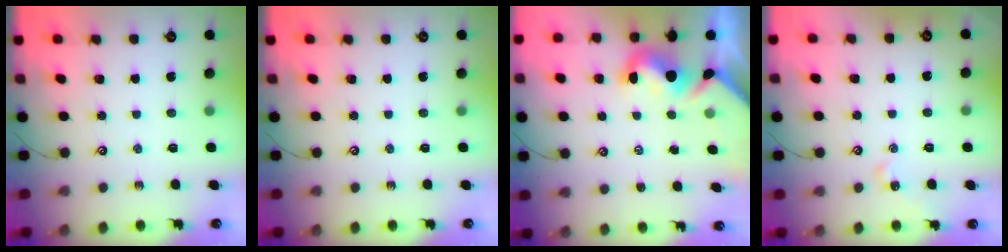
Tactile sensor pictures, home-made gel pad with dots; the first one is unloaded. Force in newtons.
{"total": 0.0}
{"total": 3.5, "press": 3.4, "slide": 0.9}
{"total": 0.9, "press": 0.9, "slide": 0.2}